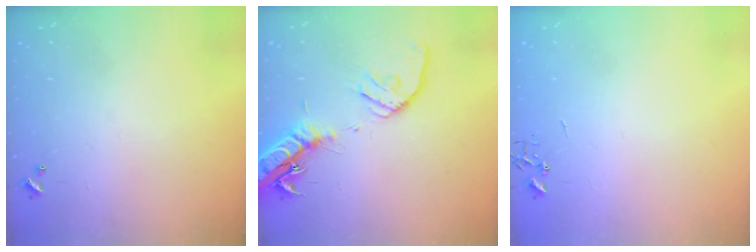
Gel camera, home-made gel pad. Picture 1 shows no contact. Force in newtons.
{"total": 19.4, "press": 19.1, "slide": 3.5}
{"total": 0.0}